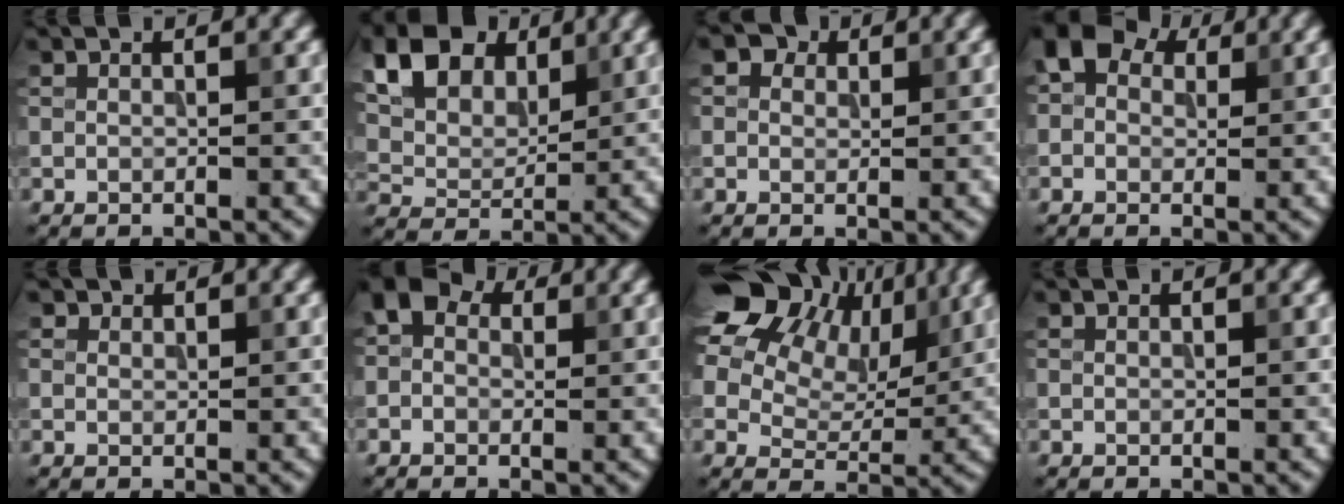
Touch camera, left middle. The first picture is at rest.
{"total": 9.0, "force": [4.7, 5.9, 4.8], "torque": [-0.122, 0.019, 0.084]}
{"total": 2.4, "force": [1.4, 1.7, 1.1], "torque": [-0.015, 0.004, -0.001]}
{"total": 4.4, "force": [1.7, 3.3, 2.4], "torque": [-0.033, 0.011, 0.002]}
{"total": 0.7, "force": [0.5, 0.4, 0.0], "torque": [0.002, -0.003, 0.007]}
{"total": 3.1, "force": [0.9, 2.3, 1.8], "torque": [-0.029, 0.012, -0.010]}
{"total": 18.4, "force": [8.9, 12.7, 9.9], "torque": [-0.209, 0.051, 0.161]}
{"total": 0.0}